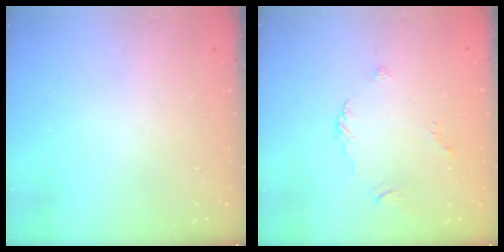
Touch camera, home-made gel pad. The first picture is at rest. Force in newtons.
{"total": 3.2, "press": 3.1, "slide": 0.6}